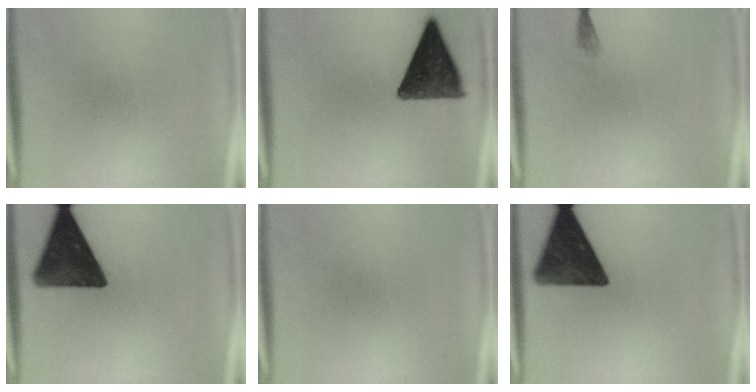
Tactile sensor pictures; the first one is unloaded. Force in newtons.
{"total": 12.5}
{"total": 0.7}
{"total": 14.9}
{"total": 0.0}
{"total": 14.9}